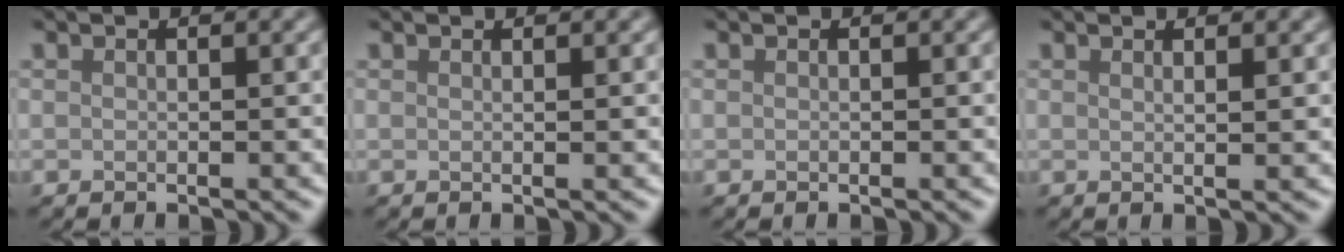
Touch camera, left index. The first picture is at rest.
{"total": 1.3, "force": [0.5, 0.5, 1.1], "torque": [-0.007, 0.002, -0.002]}
{"total": 0.0}
{"total": 2.0, "force": [1.0, 0.7, 1.6], "torque": [-0.019, 0.003, 0.000]}